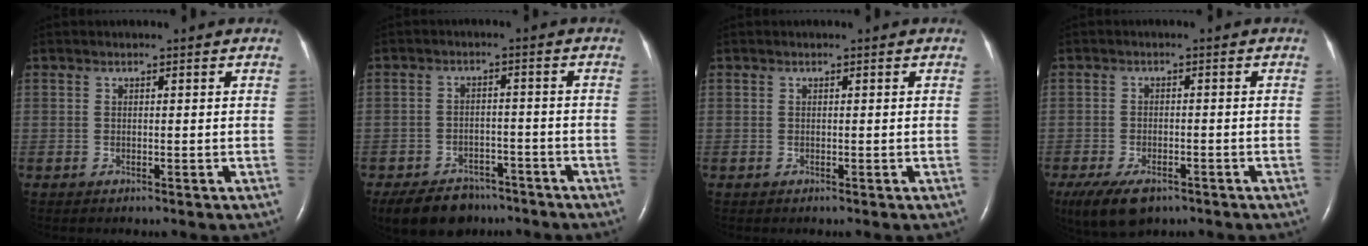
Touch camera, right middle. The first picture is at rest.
{"total": 9.8, "force": [-7.8, 5.2, 2.9], "torque": [-0.050, -0.002, -0.116]}
{"total": 0.0}
{"total": 7.1, "force": [-4.8, 3.2, 4.2], "torque": [-0.083, -0.010, -0.078]}